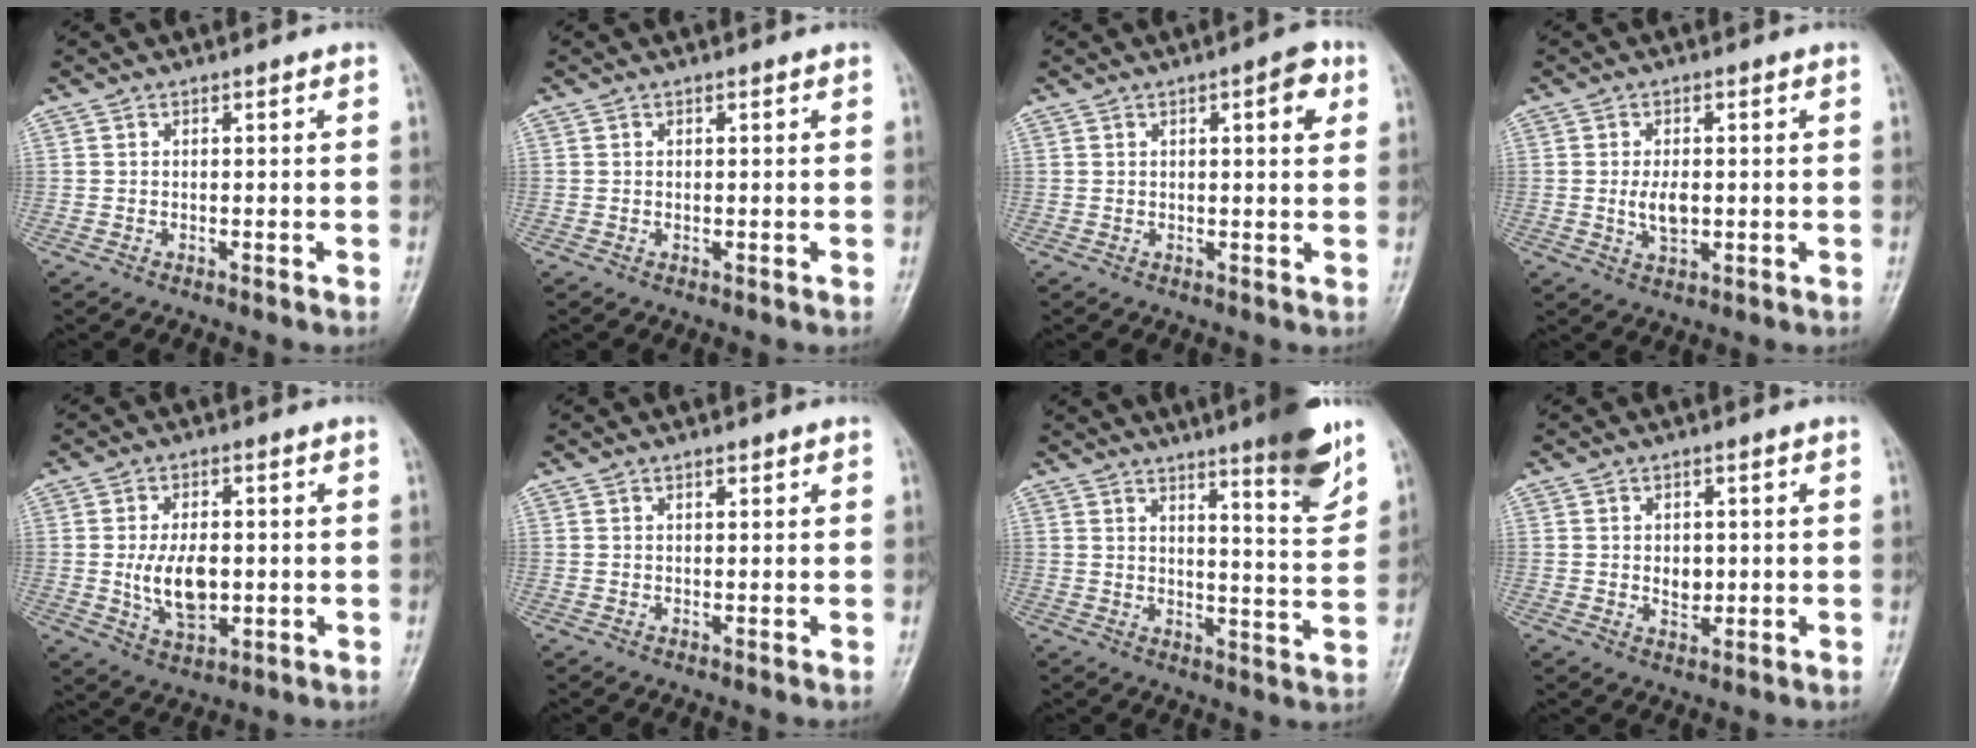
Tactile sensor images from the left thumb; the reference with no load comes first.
{"total": 0.5, "force": [0.2, 0.3, 0.4], "torque": [-0.005, -0.001, 0.003]}
{"total": 4.8, "force": [1.8, 1.5, 4.2], "torque": [-0.046, -0.002, 0.019]}
{"total": 4.6, "force": [-0.1, 2.5, 3.8], "torque": [-0.068, -0.004, -0.001]}
{"total": 9.1, "force": [-0.4, 5.3, 7.4], "torque": [-0.116, -0.006, -0.001]}
{"total": 1.1, "force": [0.7, 0.5, 0.7], "torque": [-0.006, -0.002, 0.009]}
{"total": 11.8, "force": [7.7, 1.4, 8.7], "torque": [-0.100, -0.053, 0.109]}
{"total": 3.6, "force": [0.2, 2.6, 2.5], "torque": [-0.023, -0.003, 0.008]}